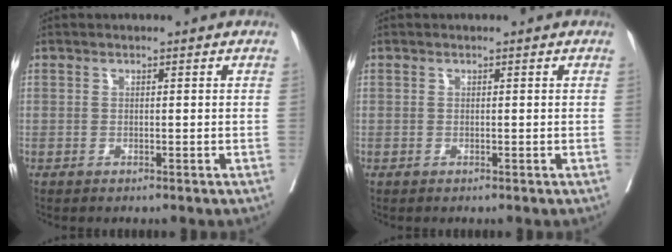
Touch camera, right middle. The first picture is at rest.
{"total": 0.0}